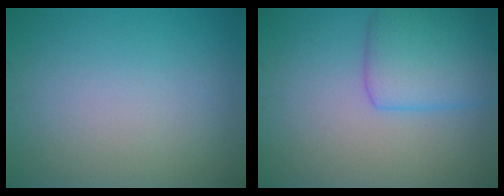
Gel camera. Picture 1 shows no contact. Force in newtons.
{"total": 4.9, "press": 4.9, "slide": 0.2}